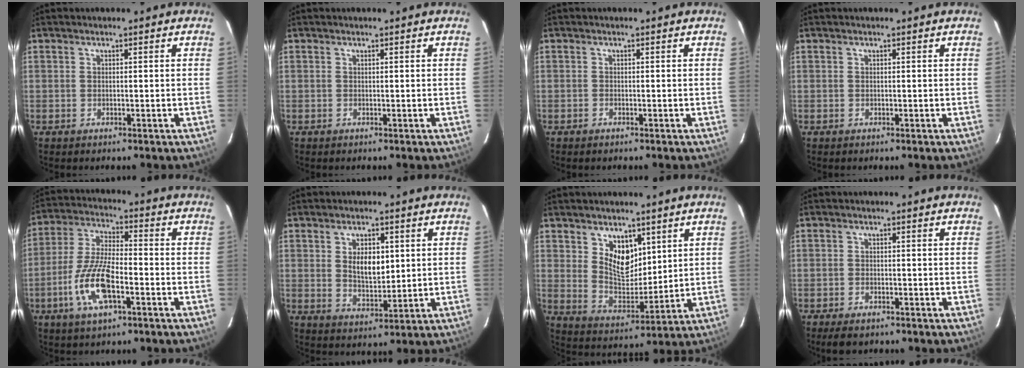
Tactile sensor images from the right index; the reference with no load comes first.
{"total": 0.0}
{"total": 0.6, "force": [-0.5, 0.3, 0.1], "torque": [-0.004, 0.000, -0.011]}
{"total": 0.0}
{"total": 12.2, "force": [-4.9, 4.0, 10.4], "torque": [-0.223, -0.003, -0.094]}
{"total": 6.3, "force": [1.5, 3.4, 5.1], "torque": [-0.086, 0.000, 0.031]}
{"total": 8.7, "force": [4.3, 5.3, 5.4], "torque": [-0.085, -0.004, 0.088]}
{"total": 4.0, "force": [-3.1, 1.5, 2.0], "torque": [-0.050, -0.012, -0.050]}